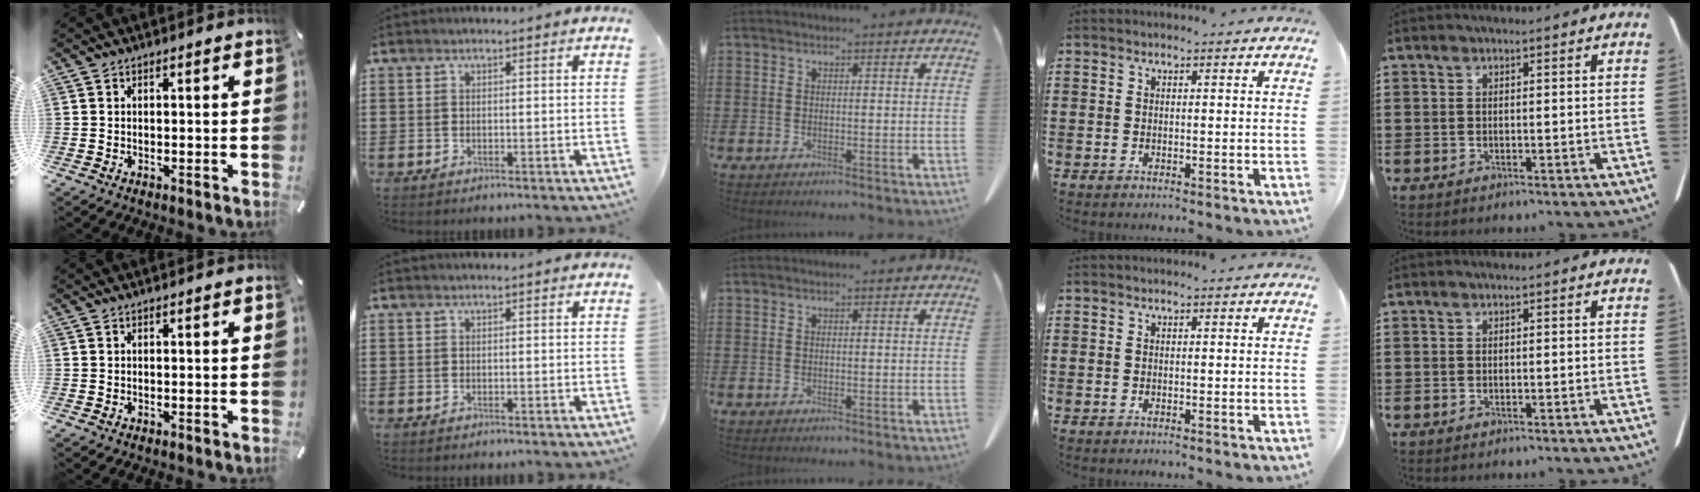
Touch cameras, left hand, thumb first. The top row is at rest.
{}